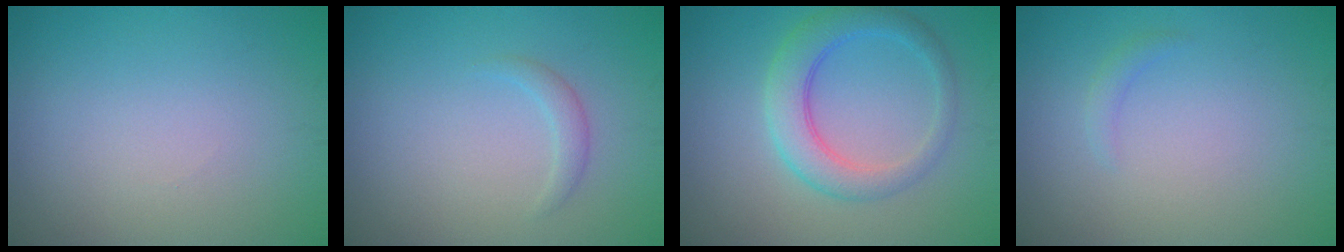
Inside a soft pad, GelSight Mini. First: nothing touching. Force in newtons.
{"total": 1.2, "press": 1.2, "slide": 0.1}
{"total": 4.3, "press": 4.3, "slide": 0.1}
{"total": 0.9, "press": 0.9, "slide": 0.1}